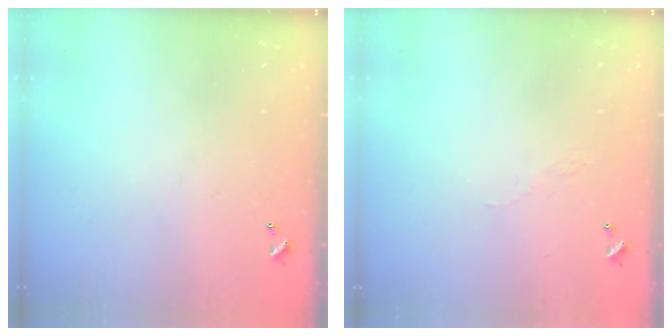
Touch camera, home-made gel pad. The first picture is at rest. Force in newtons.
{"total": 2.9, "press": 2.9, "slide": 0.5}